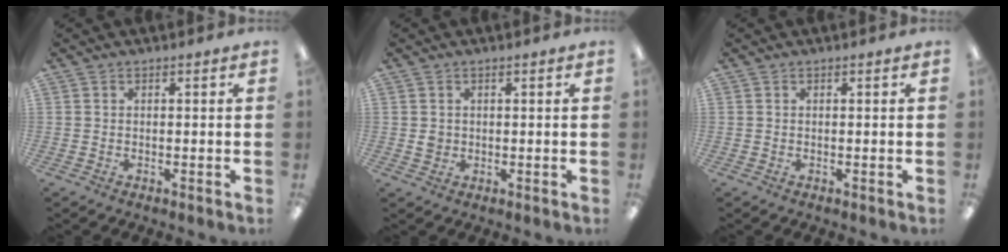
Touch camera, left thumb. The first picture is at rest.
{"total": 2.0, "force": [0.6, 1.8, 0.7], "torque": [-0.015, 0.005, 0.010]}
{"total": 0.0}